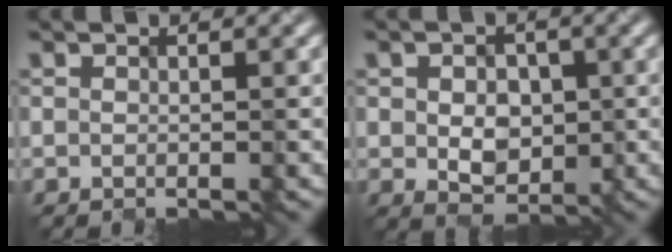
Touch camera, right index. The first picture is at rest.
{"total": 3.6, "force": [-0.5, 2.6, 2.3], "torque": [-0.042, -0.006, 0.001]}